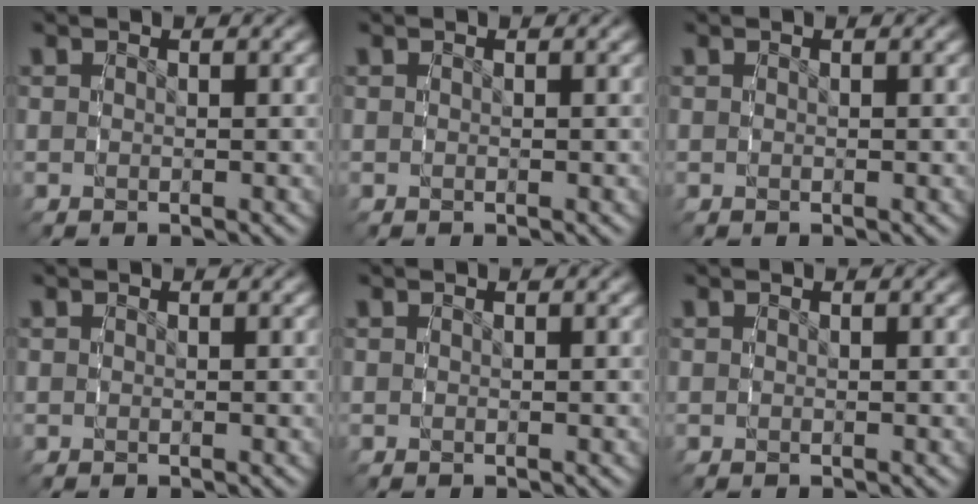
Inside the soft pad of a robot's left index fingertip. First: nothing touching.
{"total": 0.0}
{"total": 0.0}
{"total": 0.0}
{"total": 0.0}
{"total": 0.0}